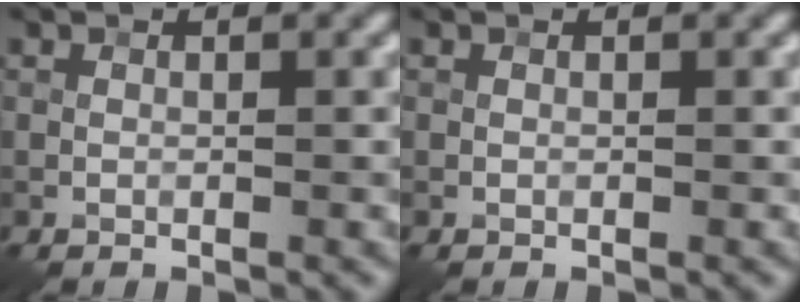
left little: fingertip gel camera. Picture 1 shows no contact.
{"total": 0.0}